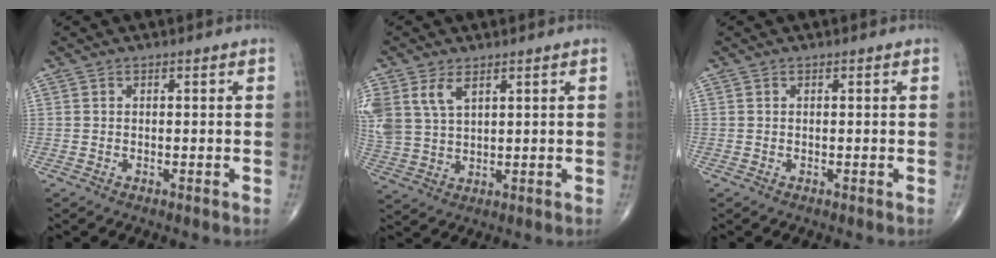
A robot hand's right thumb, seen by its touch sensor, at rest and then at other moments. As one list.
[{"total": 8.5, "force": [4.2, 4.9, 5.6], "torque": [-0.124, -0.004, 0.095]}, {"total": 0.0}]